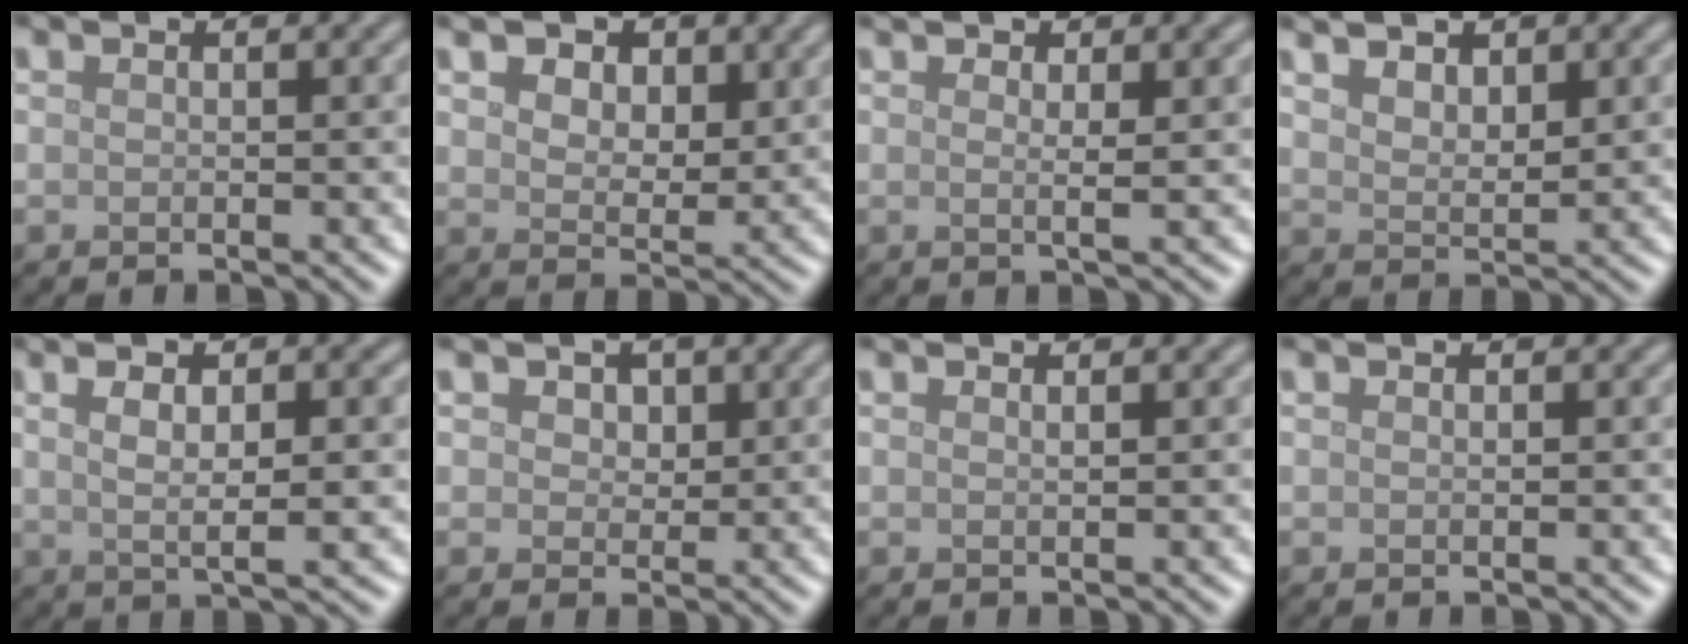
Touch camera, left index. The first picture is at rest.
{"total": 6.6, "force": [3.7, 3.8, 4.0], "torque": [-0.064, 0.013, 0.036]}
{"total": 2.9, "force": [1.1, 0.7, 2.6], "torque": [-0.030, 0.003, 0.009]}
{"total": 5.1, "force": [3.2, 2.4, 3.2], "torque": [-0.046, 0.023, 0.040]}
{"total": 5.8, "force": [1.2, 1.7, 5.4], "torque": [-0.073, 0.006, 0.016]}
{"total": 2.4, "force": [1.2, 1.8, 1.1], "torque": [-0.022, 0.003, 0.011]}
{"total": 0.6, "force": [0.4, 0.2, 0.4], "torque": [0.002, -0.001, 0.005]}
{"total": 0.0}